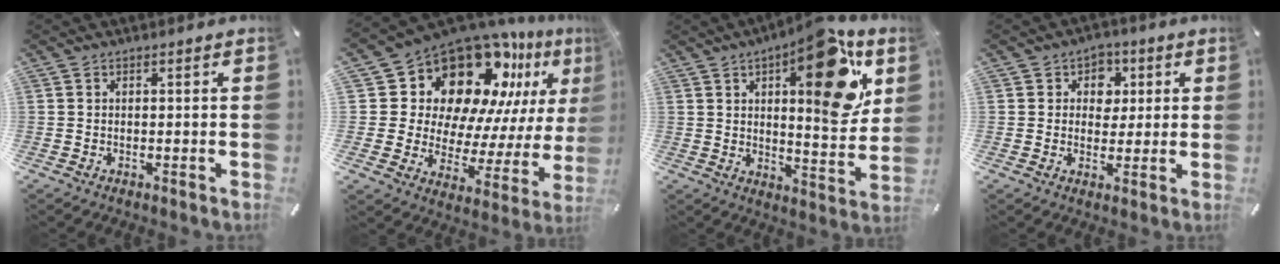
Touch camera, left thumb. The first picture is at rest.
{"total": 19.3, "force": [13.7, 11.2, 7.7], "torque": [-0.122, -0.125, 0.249]}
{"total": 20.8, "force": [9.2, 8.0, 16.8], "torque": [-0.201, -0.054, 0.135]}
{"total": 6.1, "force": [1.2, 5.6, 2.2], "torque": [-0.019, 0.000, 0.014]}